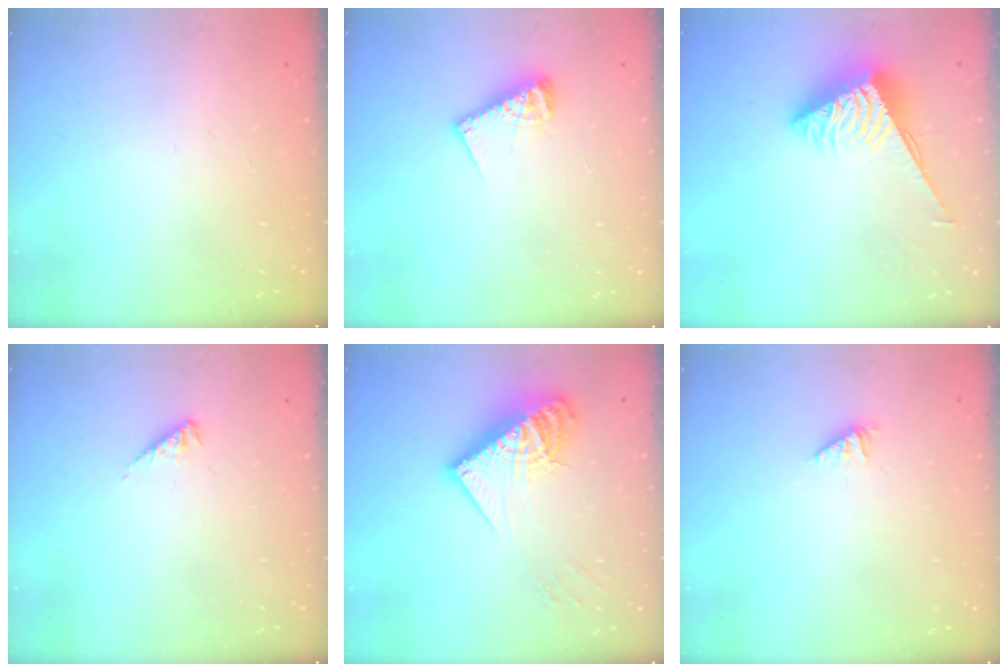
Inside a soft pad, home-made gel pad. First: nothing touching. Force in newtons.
{"total": 8.2, "press": 8.2, "slide": 0.7}
{"total": 4.8, "press": 4.7, "slide": 0.6}
{"total": 2.3, "press": 2.3, "slide": 0.5}
{"total": 15.0, "press": 14.9, "slide": 1.6}
{"total": 1.5, "press": 1.5, "slide": 0.3}